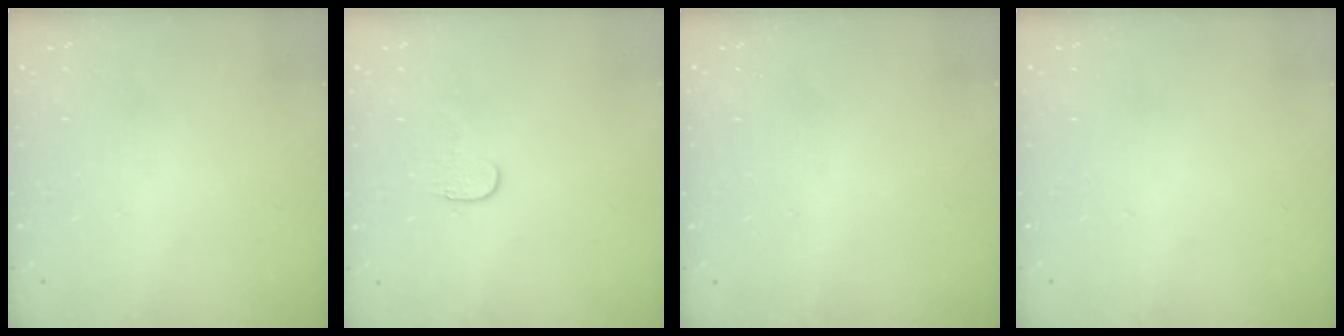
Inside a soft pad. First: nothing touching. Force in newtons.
{"total": 3.6, "press": 3.6, "slide": 0.4}
{"total": 0.0}
{"total": 0.0}